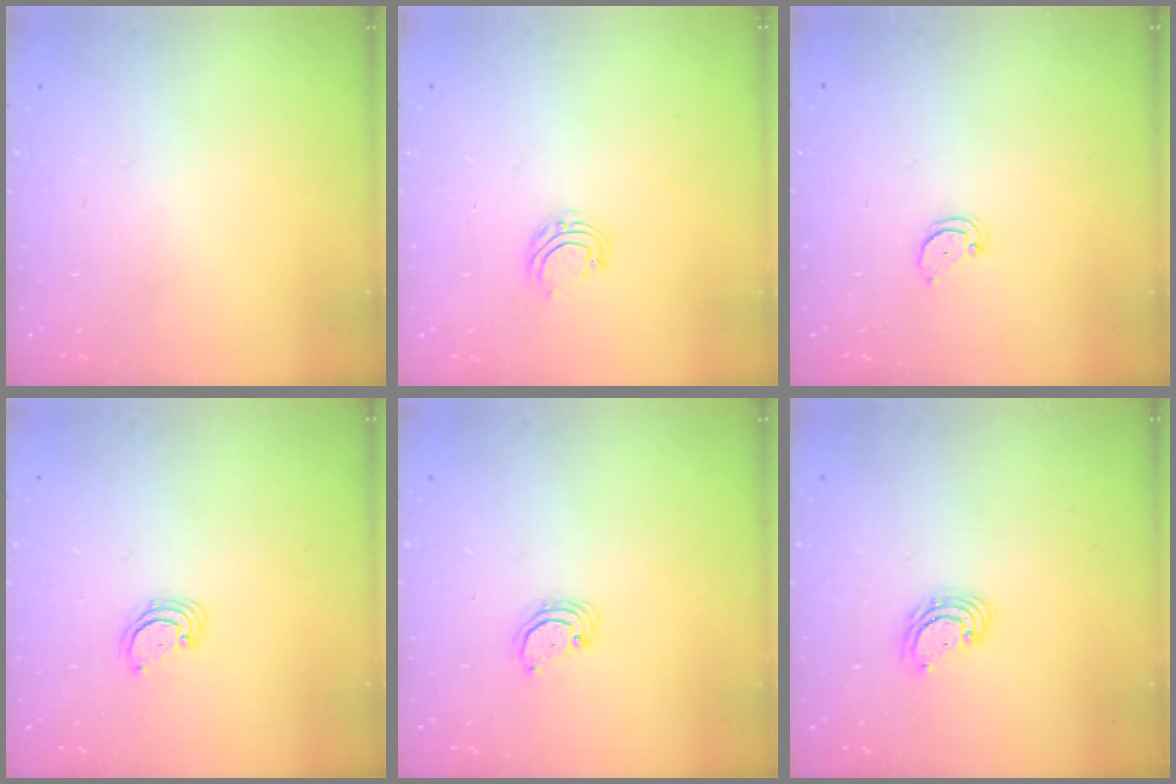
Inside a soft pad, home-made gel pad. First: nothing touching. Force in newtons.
{"total": 5.9, "press": 5.9, "slide": 0.4}
{"total": 2.5, "press": 2.5, "slide": 0.2}
{"total": 2.4, "press": 2.4, "slide": 0.2}
{"total": 2.3, "press": 2.3, "slide": 0.2}
{"total": 4.6, "press": 4.6, "slide": 0.2}